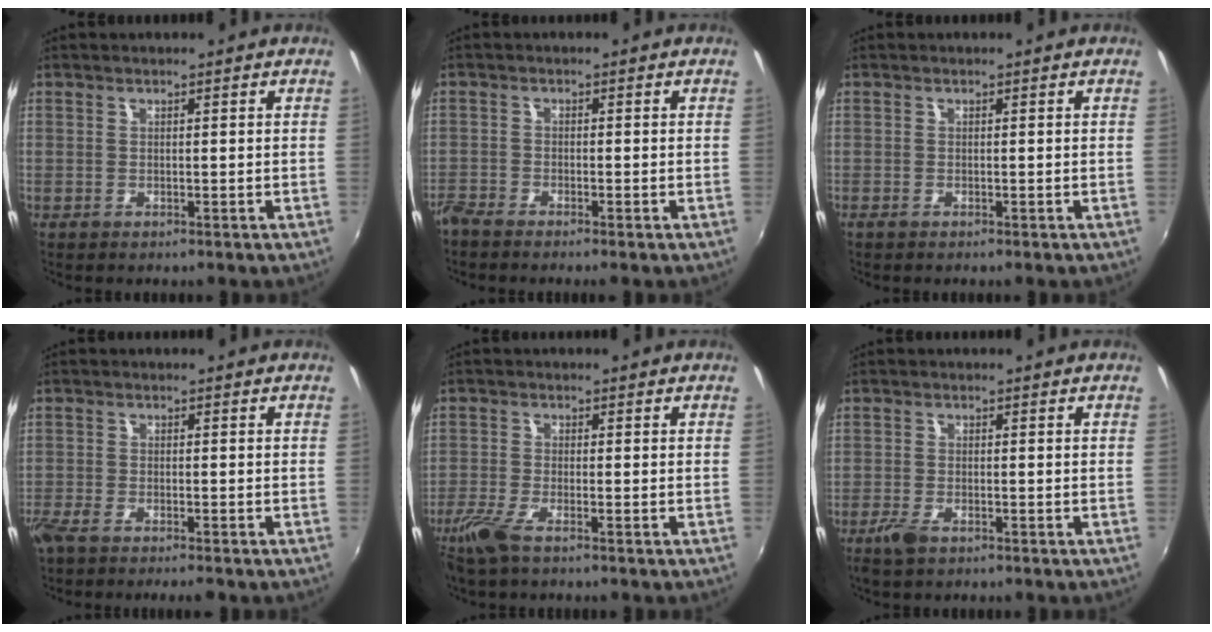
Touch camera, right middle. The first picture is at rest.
{"total": 3.3, "force": [-3.1, 0.4, 1.2], "torque": [-0.041, -0.014, -0.065]}
{"total": 0.6, "force": [-0.5, 0.0, 0.4], "torque": [-0.007, -0.003, -0.011]}
{"total": 5.7, "force": [-4.7, 1.0, 3.1], "torque": [-0.080, -0.023, -0.088]}
{"total": 5.5, "force": [-4.0, 1.0, 3.8], "torque": [-0.099, -0.014, -0.082]}
{"total": 3.4, "force": [-2.4, 1.2, 2.1], "torque": [-0.055, -0.007, -0.048]}